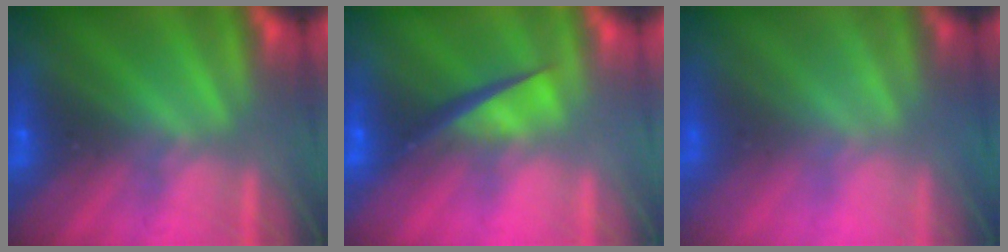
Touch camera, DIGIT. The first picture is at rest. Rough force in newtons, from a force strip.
{"total": 4.5}
{"total": 6.7}